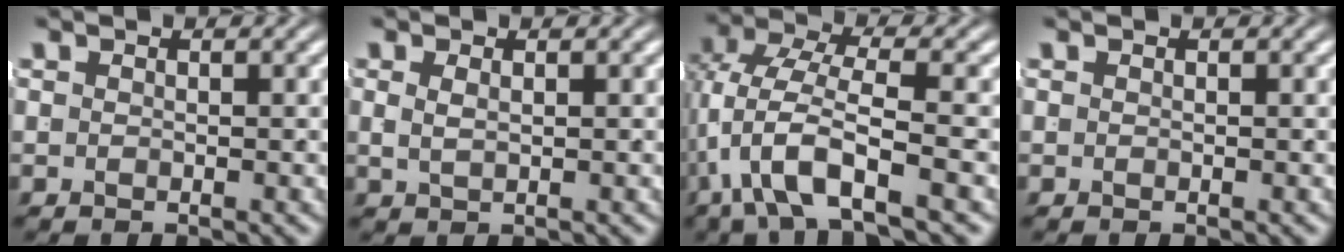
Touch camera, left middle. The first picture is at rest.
{"total": 0.9, "force": [0.4, -0.5, 0.7], "torque": [-0.007, -0.007, 0.019]}
{"total": 5.4, "force": [-1.2, 2.1, 4.8], "torque": [-0.111, -0.015, -0.012]}
{"total": 0.0}